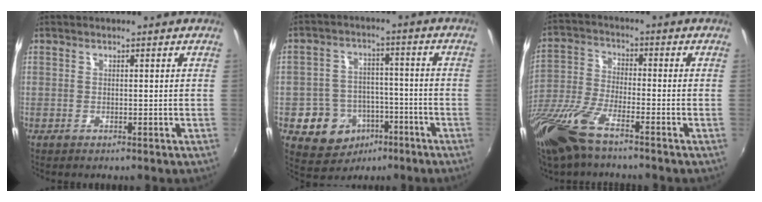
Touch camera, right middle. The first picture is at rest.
{"total": 10.7, "force": [-5.2, 8.7, 3.4], "torque": [-0.085, 0.022, -0.061]}
{"total": 15.2, "force": [-10.7, 4.0, 10.0], "torque": [-0.224, -0.039, -0.216]}